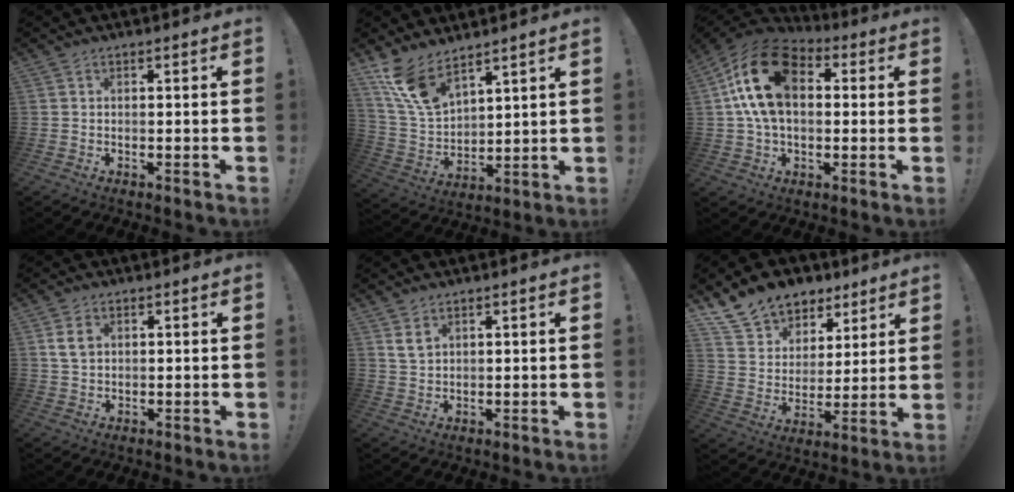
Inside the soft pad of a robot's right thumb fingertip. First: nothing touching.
{"total": 12.9, "force": [9.7, 5.8, 6.1], "torque": [-0.134, -0.057, 0.191]}
{"total": 19.5, "force": [4.3, 12.7, 14.3], "torque": [-0.258, 0.004, 0.075]}
{"total": 4.6, "force": [1.4, 3.5, 2.6], "torque": [-0.039, 0.004, 0.027]}
{"total": 3.8, "force": [2.3, 2.5, 1.7], "torque": [-0.022, -0.009, 0.043]}
{"total": 13.4, "force": [9.8, 8.6, 3.1], "torque": [-0.060, -0.069, 0.190]}